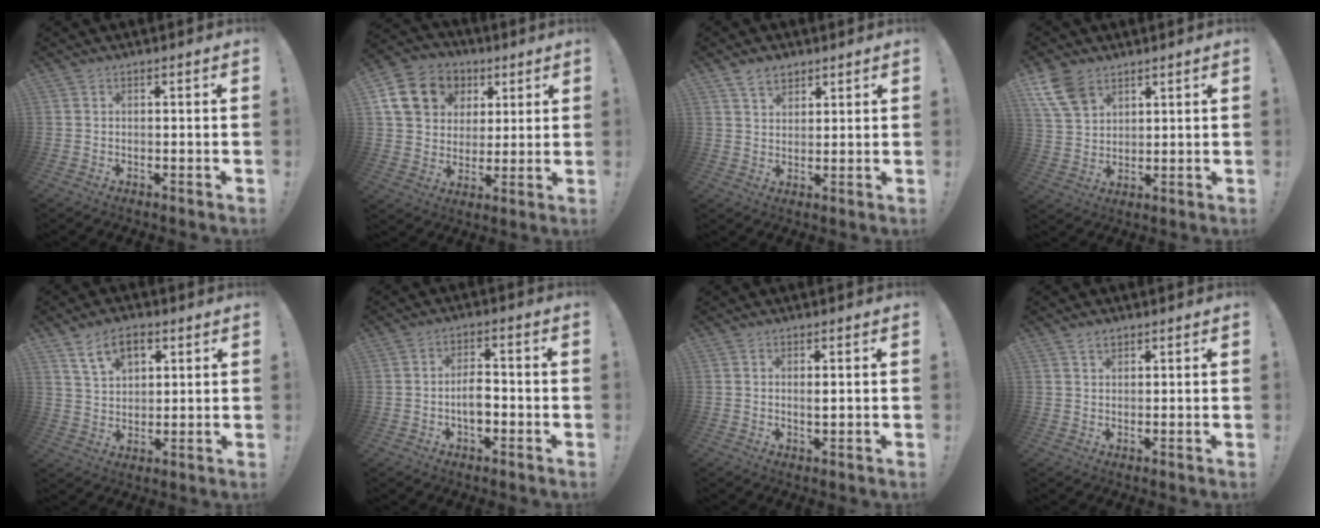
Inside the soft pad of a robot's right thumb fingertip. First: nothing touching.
{"total": 15.8, "force": [5.9, 12.9, 7.0], "torque": [-0.093, -0.016, 0.128]}
{"total": 5.4, "force": [3.8, 3.3, 2.0], "torque": [-0.035, -0.016, 0.071]}
{"total": 10.3, "force": [6.4, 6.4, 4.9], "torque": [-0.099, -0.023, 0.128]}
{"total": 10.2, "force": [5.4, 6.1, 6.2], "torque": [-0.100, -0.010, 0.101]}
{"total": 5.9, "force": [-1.6, 3.9, 4.2], "torque": [-0.061, 0.005, -0.032]}
{"total": 1.6, "force": [0.3, 0.3, 1.6], "torque": [-0.022, -0.006, 0.003]}
{"total": 2.2, "force": [1.6, 1.2, 1.0], "torque": [-0.012, -0.005, 0.028]}